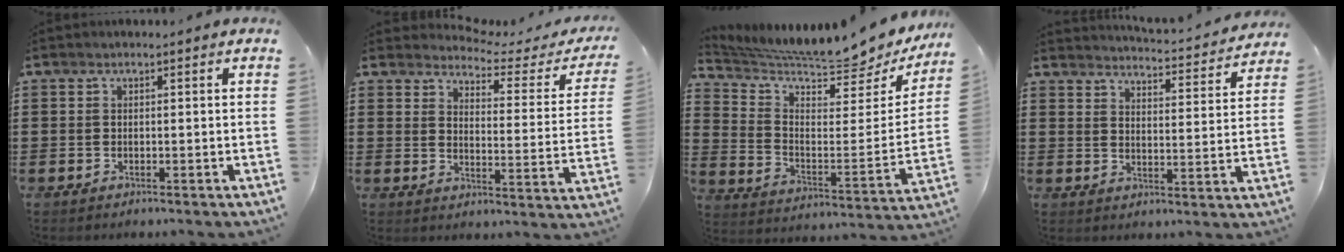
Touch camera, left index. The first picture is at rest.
{"total": 3.3, "force": [3.1, 0.5, 0.9], "torque": [-0.026, -0.029, 0.044]}
{"total": 7.5, "force": [7.1, -0.6, 2.5], "torque": [-0.076, -0.068, 0.111]}
{"total": 3.3, "force": [3.3, -0.5, 0.3], "torque": [-0.018, -0.035, 0.049]}